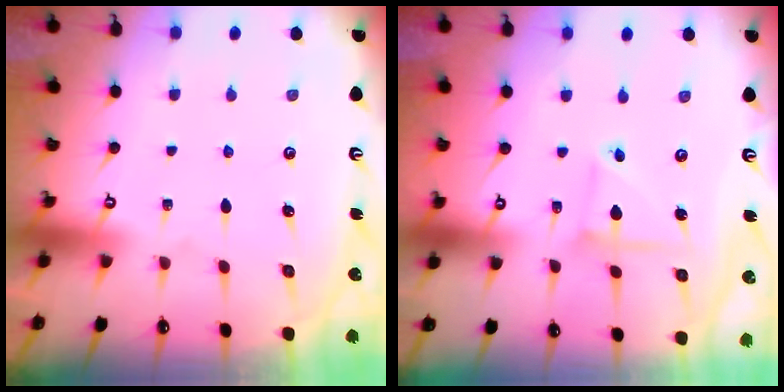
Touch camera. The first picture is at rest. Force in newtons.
{"total": 3.9, "press": 3.9, "slide": 0.4}